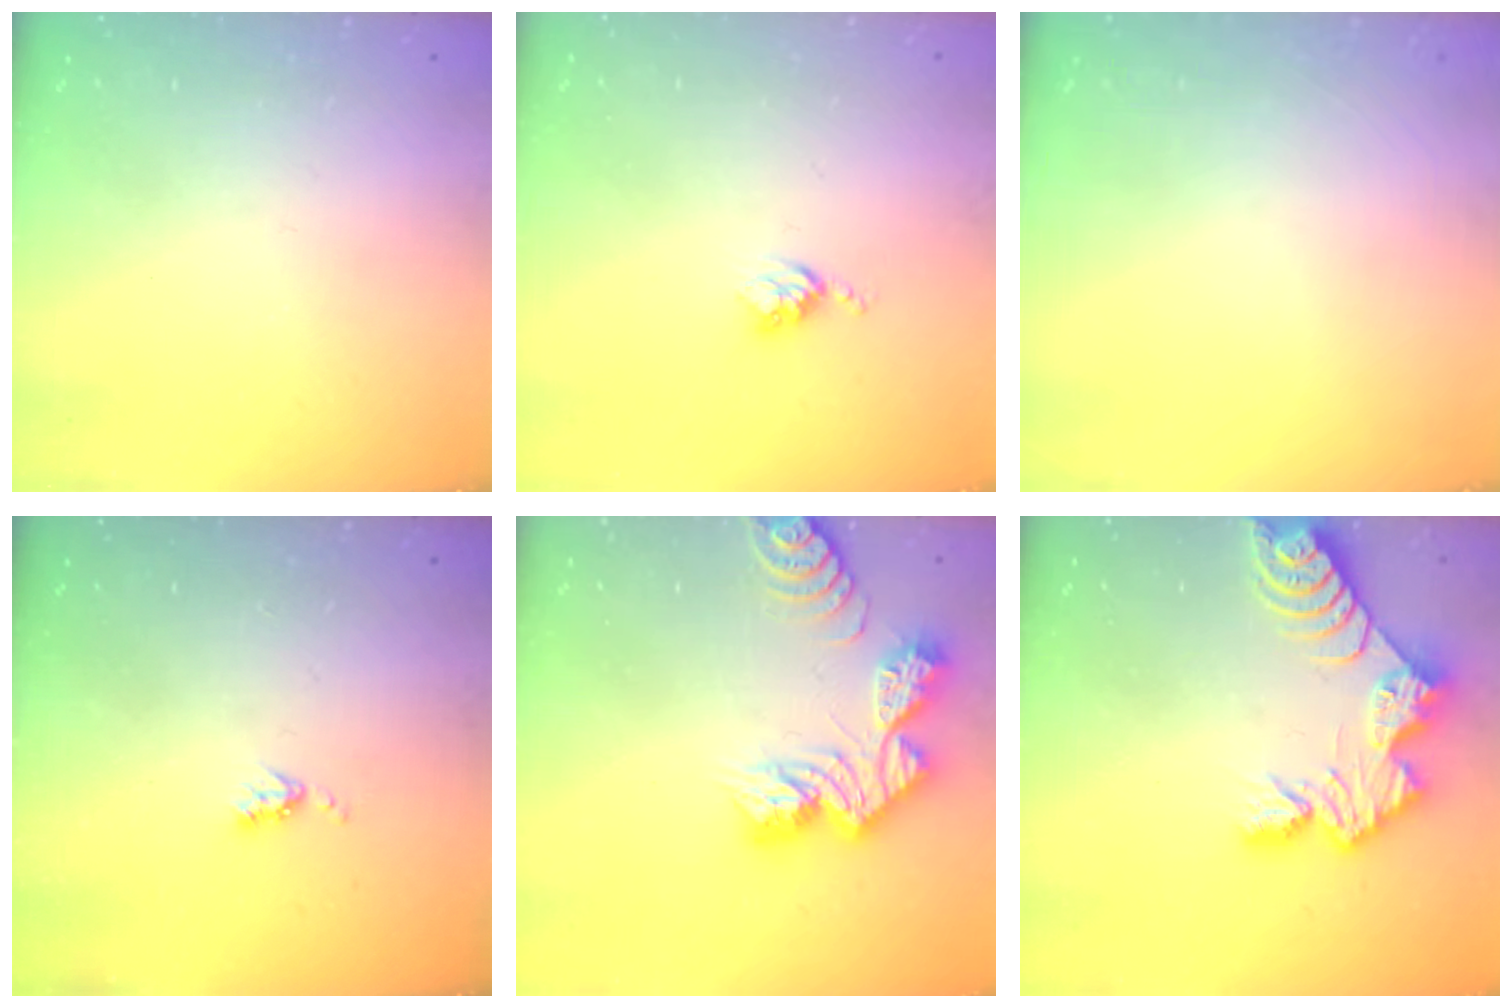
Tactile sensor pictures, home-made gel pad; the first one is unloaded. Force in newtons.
{"total": 3.6, "press": 3.6, "slide": 0.6}
{"total": 0.0}
{"total": 3.9, "press": 3.8, "slide": 0.6}
{"total": 13.0, "press": 13.0, "slide": 1.1}
{"total": 10.9, "press": 10.9, "slide": 0.8}